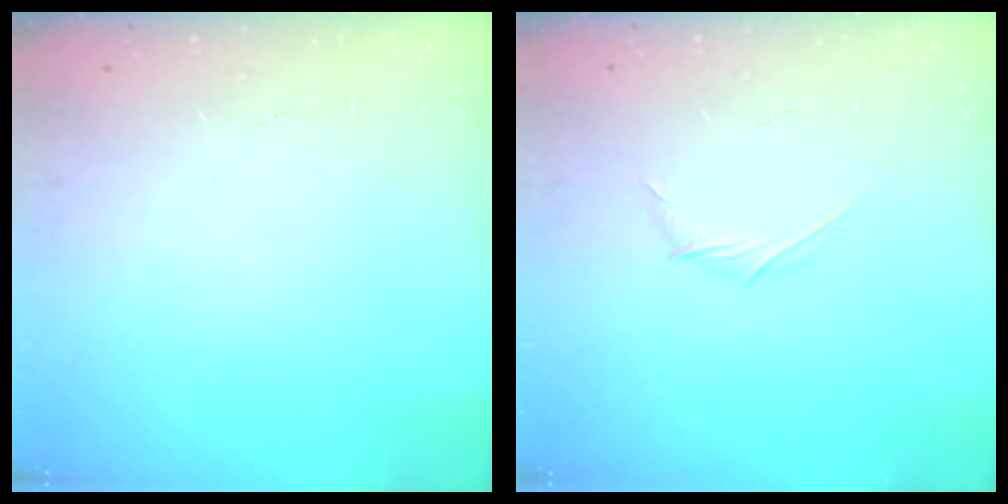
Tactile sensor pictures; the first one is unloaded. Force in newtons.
{"total": 3.6, "press": 3.4, "slide": 0.9}